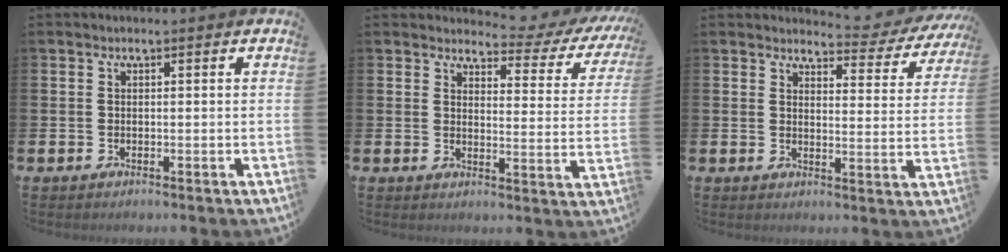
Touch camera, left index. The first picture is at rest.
{"total": 3.4, "force": [2.8, 1.5, 1.1], "torque": [-0.023, -0.027, 0.038]}
{"total": 3.5, "force": [3.2, 1.2, 0.7], "torque": [-0.012, -0.029, 0.048]}